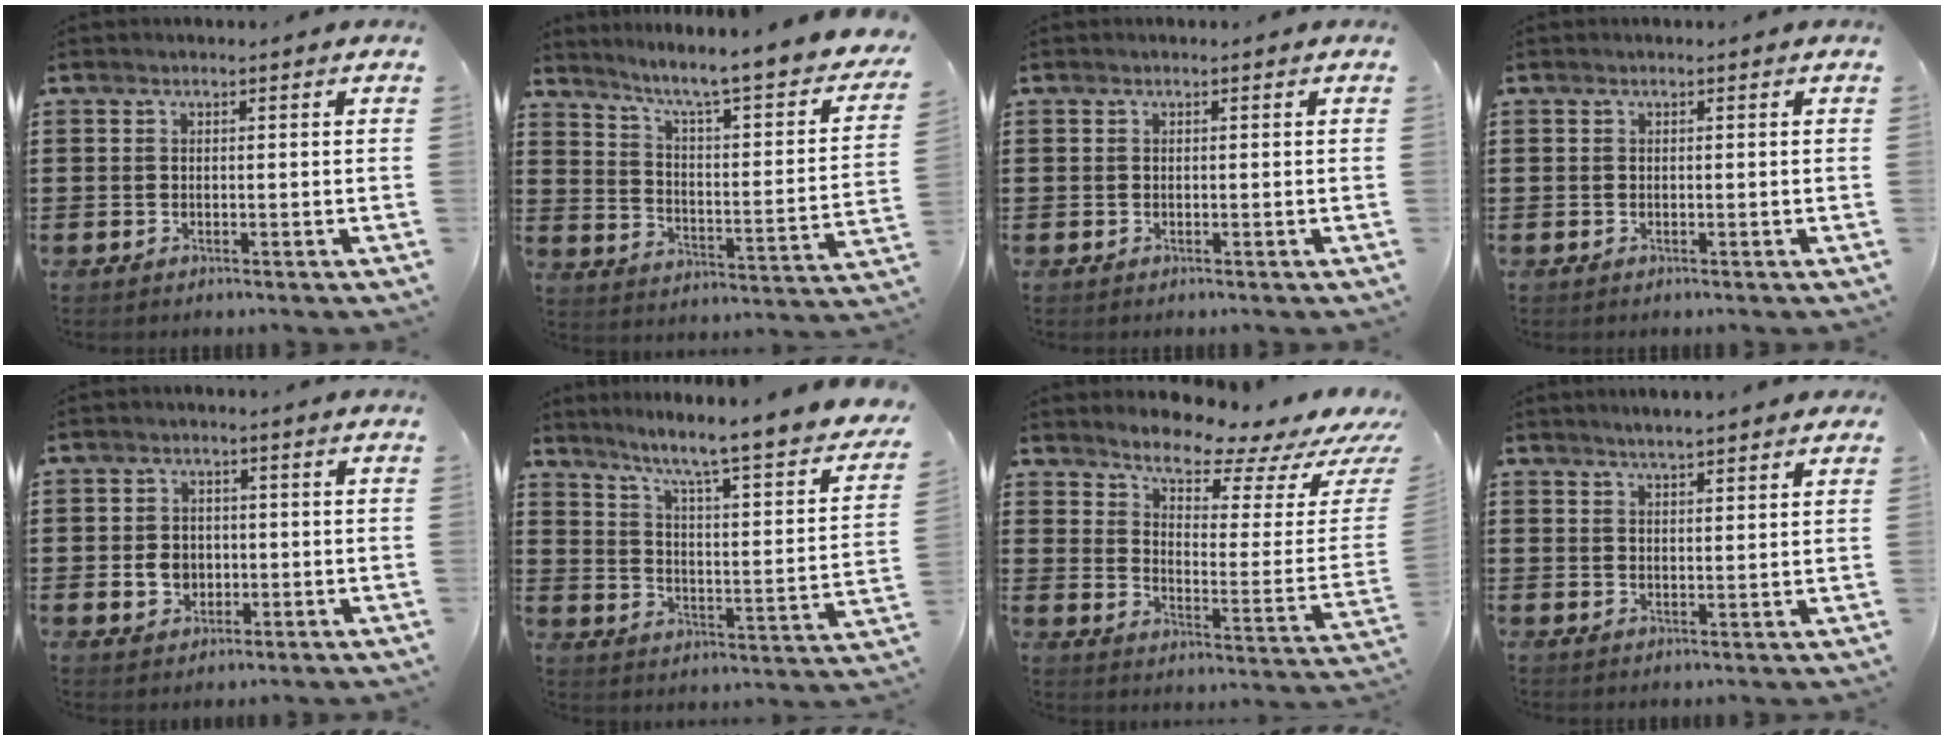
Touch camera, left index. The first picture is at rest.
{"total": 6.1, "force": [4.6, -0.2, 4.0], "torque": [-0.099, -0.046, 0.065]}
{"total": 0.0}
{"total": 0.0}
{"total": 3.8, "force": [-0.4, 3.2, 2.1], "torque": [-0.040, 0.003, -0.011]}
{"total": 5.5, "force": [4.3, -0.6, 3.5], "torque": [-0.089, -0.049, 0.057]}
{"total": 7.2, "force": [6.6, 1.3, 2.7], "torque": [-0.064, -0.054, 0.110]}
{"total": 2.7, "force": [2.5, 0.1, 1.1], "torque": [-0.027, 0.001, 0.044]}